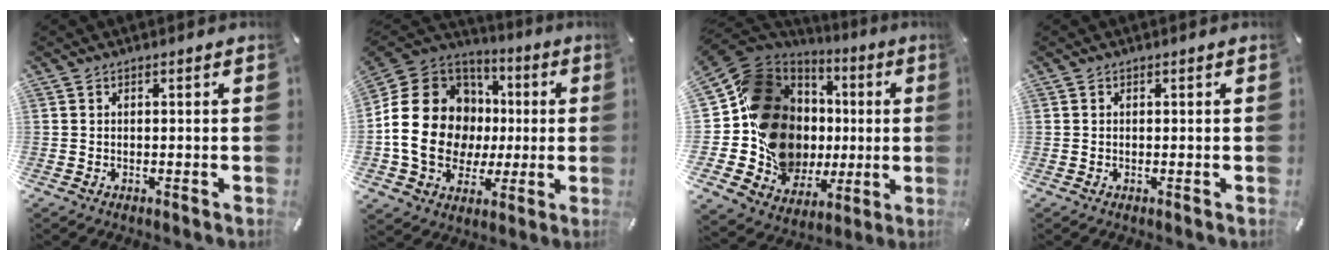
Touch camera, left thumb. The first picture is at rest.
{"total": 22.3, "force": [-0.9, 19.0, 11.6], "torque": [-0.228, 0.008, 0.005]}
{"total": 22.8, "force": [0.3, 19.7, 11.5], "torque": [-0.190, -0.038, 0.055]}
{"total": 0.0}